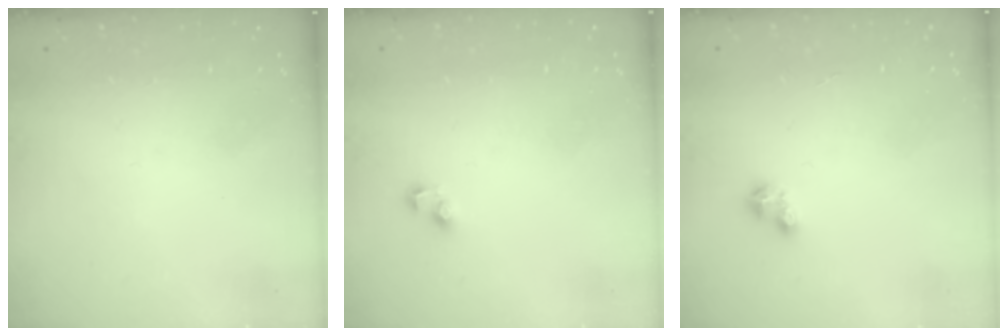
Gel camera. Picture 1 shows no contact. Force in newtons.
{"total": 2.5, "press": 2.5, "slide": 0.3}
{"total": 2.5, "press": 2.5, "slide": 0.4}